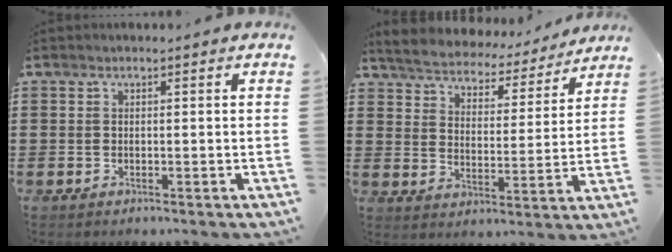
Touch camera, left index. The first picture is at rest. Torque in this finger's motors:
{"motor_torque": [0.90, -1.24, 0.16, 0.04]}